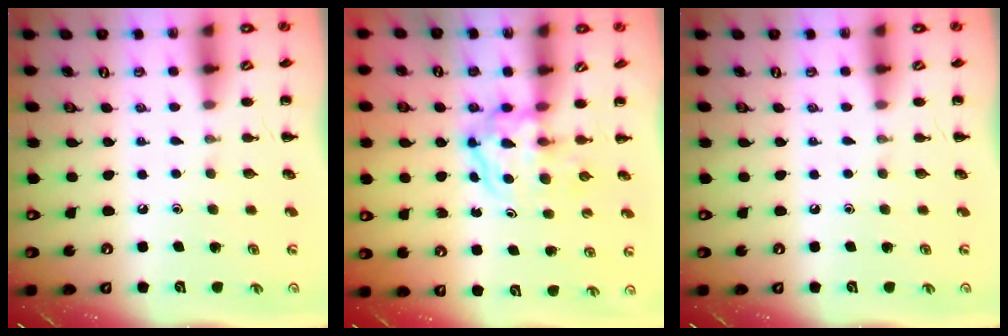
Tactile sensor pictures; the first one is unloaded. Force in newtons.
{"total": 3.9, "press": 3.9, "slide": 0.4}
{"total": 0.0}